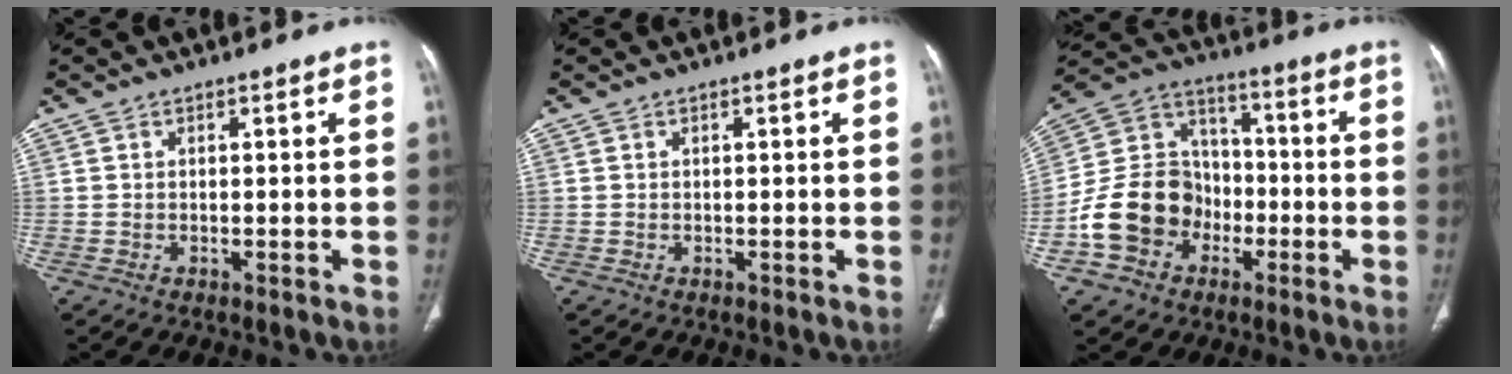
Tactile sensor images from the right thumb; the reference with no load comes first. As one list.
[{"total": 0.0}, {"total": 15.6, "force": [-5.4, 12.8, 7.1], "torque": [-0.106, 0.060, -0.096]}]